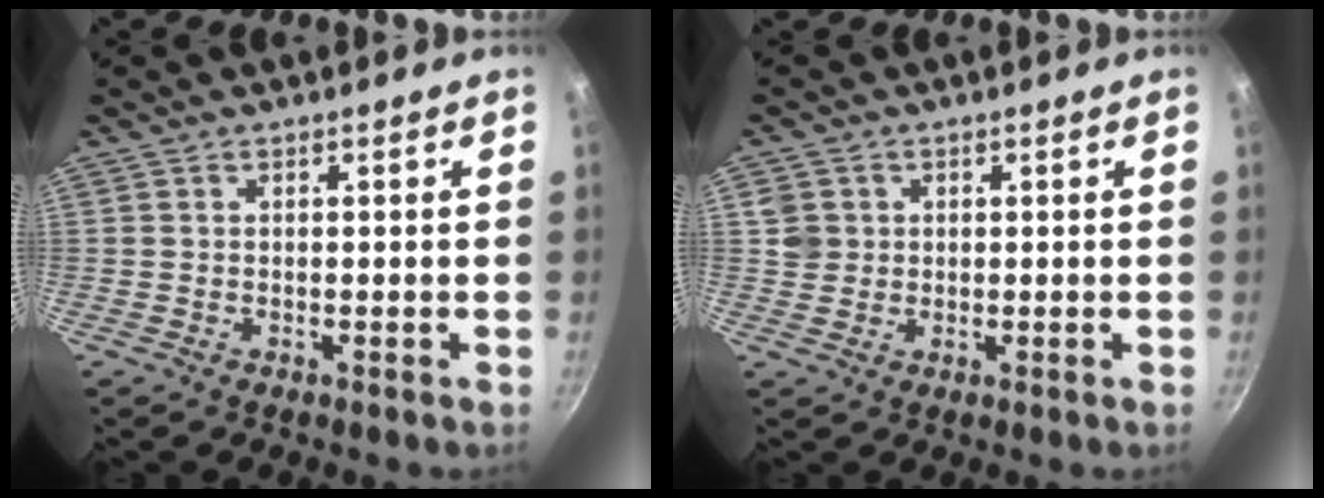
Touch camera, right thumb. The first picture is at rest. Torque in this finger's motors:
{"motor_torque": [0.22, 0.18, 0.74, 0.27, 0.02]}